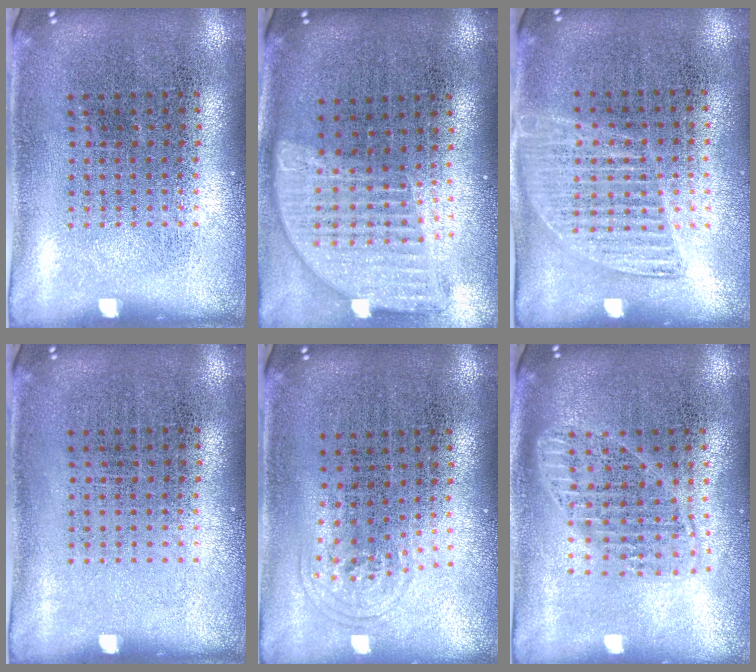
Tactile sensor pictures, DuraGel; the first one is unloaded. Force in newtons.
{"total": 1.7, "press": 1.5, "slide": 0.9}
{"total": 1.4, "press": 1.3, "slide": 0.5}
{"total": 0.0}
{"total": 1.0, "press": 0.6, "slide": 0.7}
{"total": 1.8, "press": 1.5, "slide": 0.9}